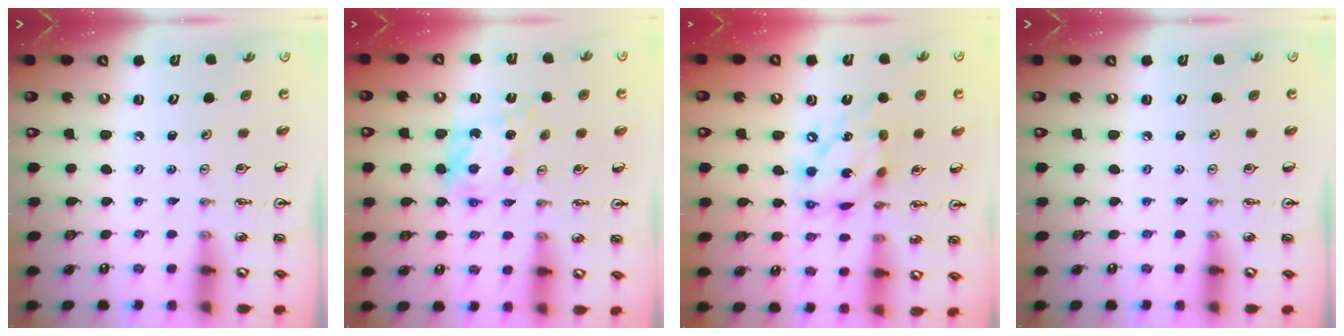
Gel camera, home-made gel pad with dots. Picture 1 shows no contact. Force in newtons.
{"total": 8.7, "press": 8.7, "slide": 0.4}
{"total": 14.5, "press": 14.5, "slide": 1.6}
{"total": 0.0}